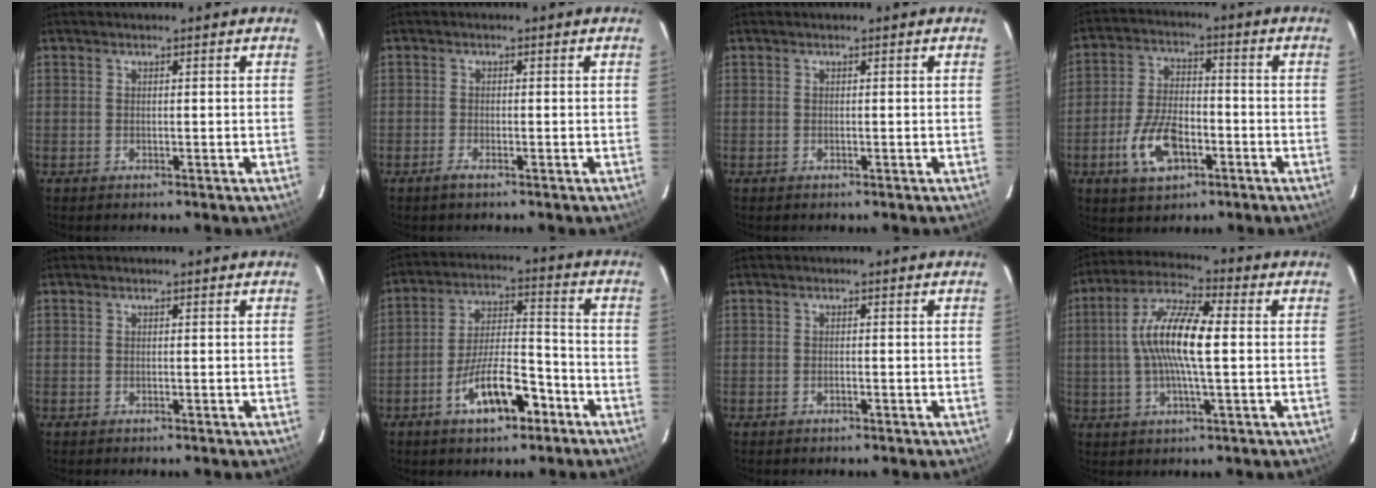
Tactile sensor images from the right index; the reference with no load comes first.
{"total": 1.5, "force": [-1.1, 0.2, 0.9], "torque": [-0.024, -0.002, -0.023]}
{"total": 0.0}
{"total": 10.6, "force": [-4.5, 5.6, 7.8], "torque": [-0.165, 0.005, -0.075]}
{"total": 0.0}
{"total": 11.9, "force": [-6.4, 4.2, 9.1], "torque": [-0.168, 0.010, -0.103]}
{"total": 0.7, "force": [-0.5, 0.2, 0.5], "torque": [-0.010, 0.003, -0.009]}
{"total": 12.4, "force": [0.4, 2.7, 12.1], "torque": [-0.237, 0.014, 0.000]}